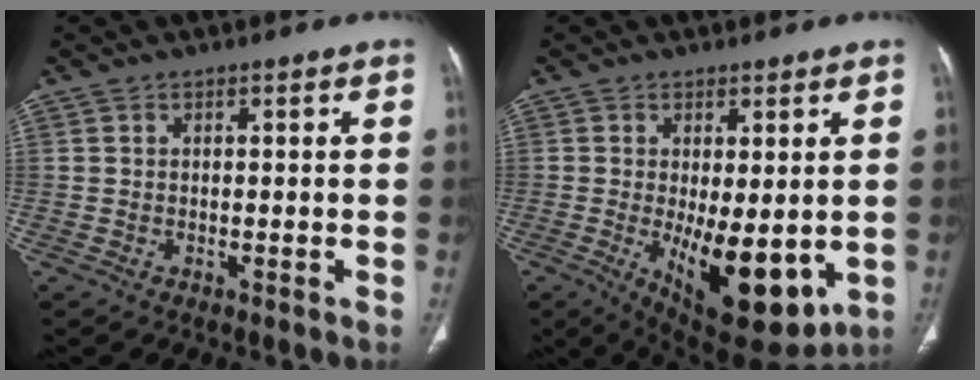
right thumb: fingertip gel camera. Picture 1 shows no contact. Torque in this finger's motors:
{"motor_torque": [1.30, 2.61, 0.17, 0.00, 0.42]}